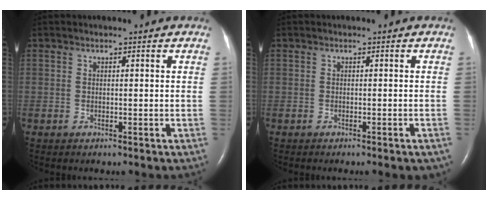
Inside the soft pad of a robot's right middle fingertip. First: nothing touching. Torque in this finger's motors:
{"motor_torque": [0.26, -0.24, 0.01, 0.04]}